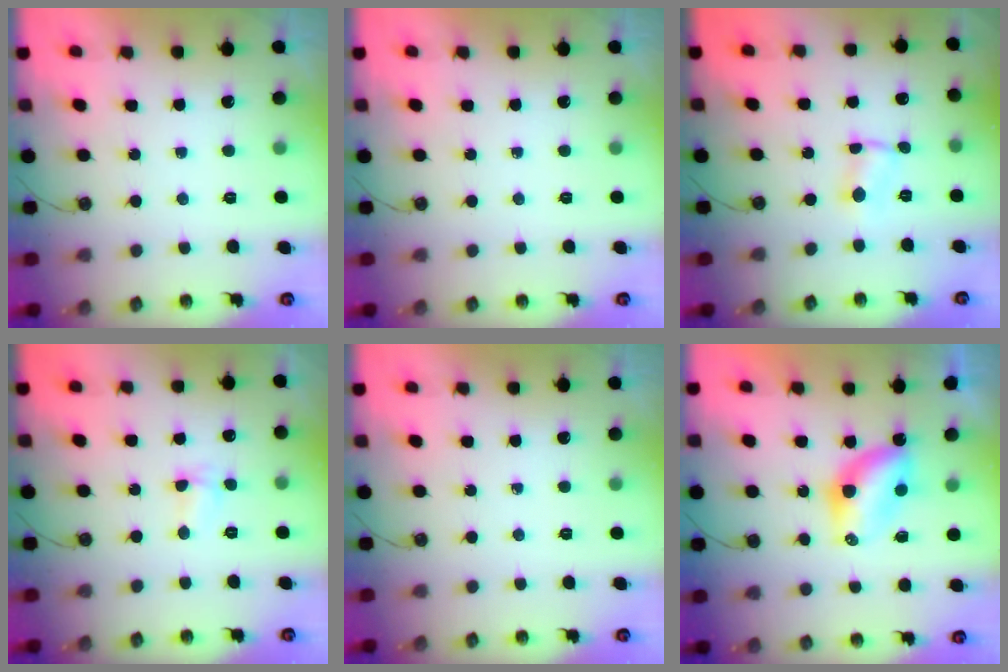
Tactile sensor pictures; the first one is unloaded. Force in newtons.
{"total": 0.0}
{"total": 1.6, "press": 1.6, "slide": 0.3}
{"total": 3.1, "press": 2.9, "slide": 1.0}
{"total": 0.0}
{"total": 6.5, "press": 6.5, "slide": 0.1}